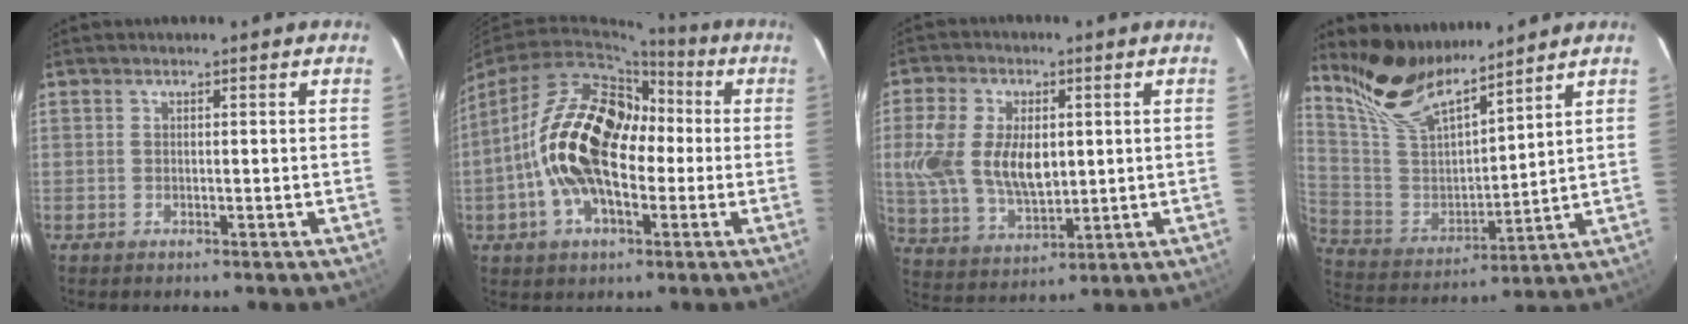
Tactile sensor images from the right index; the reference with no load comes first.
{"total": 19.2, "force": [-1.7, 11.1, 15.5], "torque": [-0.302, 0.018, -0.032]}
{"total": 13.7, "force": [1.3, 8.1, 10.9], "torque": [-0.234, 0.003, 0.035]}
{"total": 14.3, "force": [11.9, 3.9, 6.8], "torque": [-0.150, -0.001, 0.242]}